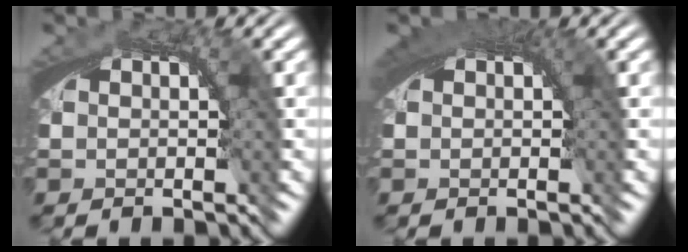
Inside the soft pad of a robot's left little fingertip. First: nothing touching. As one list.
[{"total": 1.6, "force": [0.5, 1.0, 1.2], "torque": [-0.018, -0.004, 0.009]}]